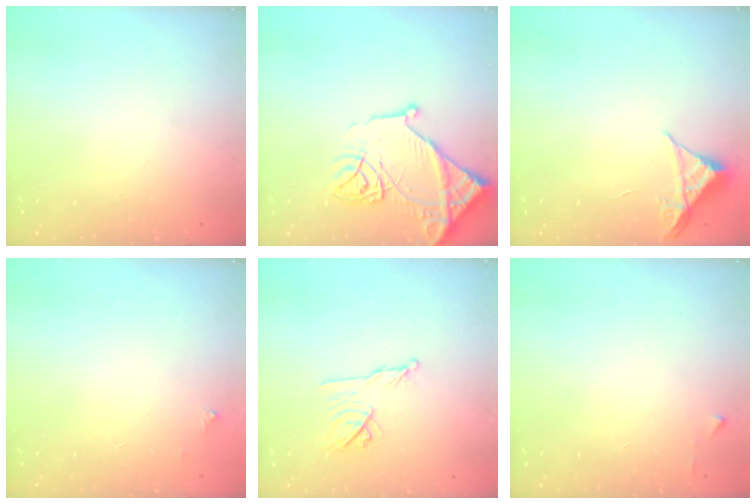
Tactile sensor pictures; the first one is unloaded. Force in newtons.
{"total": 17.7, "press": 17.6, "slide": 1.7}
{"total": 4.1, "press": 4.1, "slide": 0.5}
{"total": 2.5, "press": 2.5, "slide": 0.4}
{"total": 10.0, "press": 9.9, "slide": 0.9}
{"total": 2.4, "press": 2.4, "slide": 0.3}